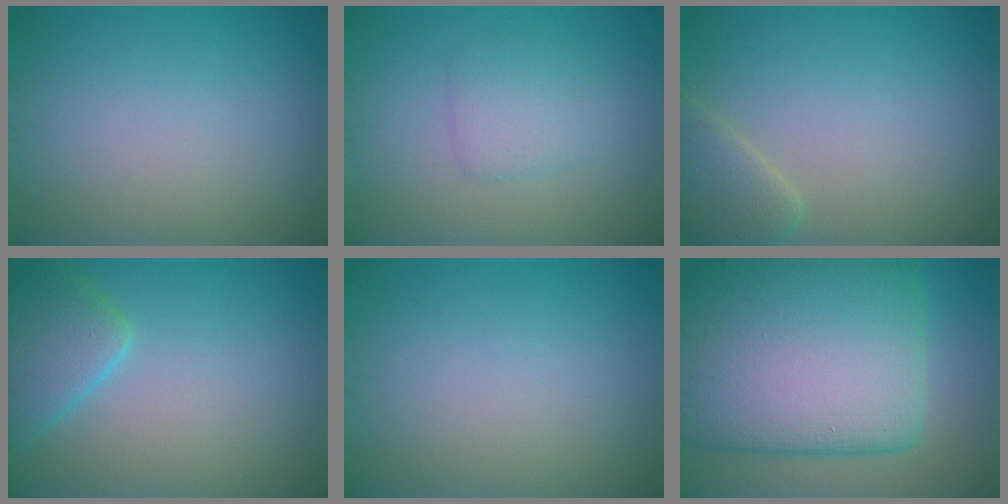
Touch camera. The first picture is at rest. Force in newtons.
{"total": 2.3, "press": 2.3, "slide": 0.1}
{"total": 3.2, "press": 3.2, "slide": 0.4}
{"total": 4.5, "press": 4.4, "slide": 0.3}
{"total": 0.0}
{"total": 17.5, "press": 17.4, "slide": 1.0}